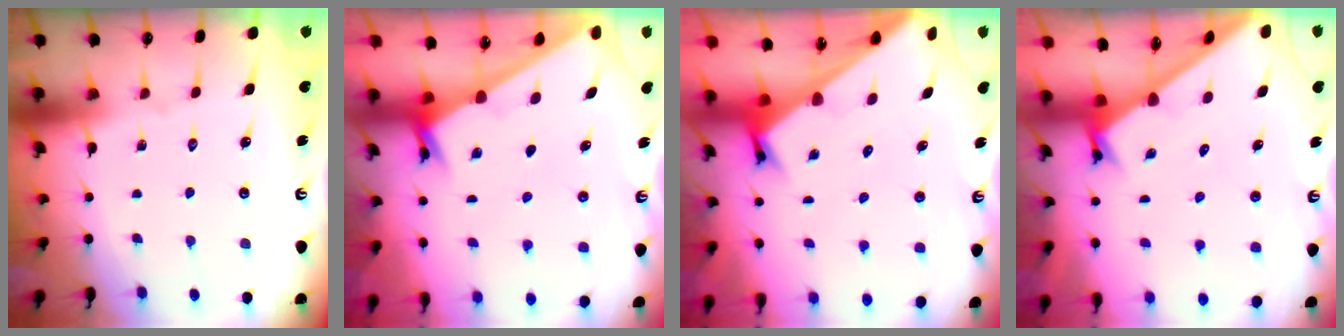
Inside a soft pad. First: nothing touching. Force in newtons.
{"total": 2.1, "press": 2.1, "slide": 0.2}
{"total": 2.8, "press": 2.8, "slide": 0.2}
{"total": 2.4, "press": 2.4, "slide": 0.1}